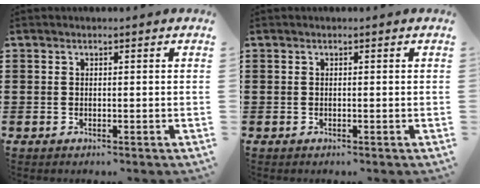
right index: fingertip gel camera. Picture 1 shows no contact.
{"total": 0.0}